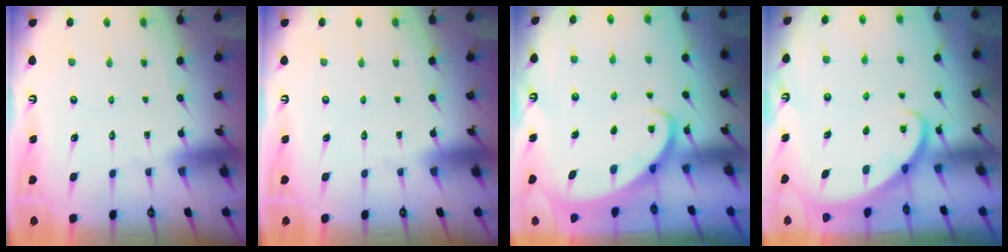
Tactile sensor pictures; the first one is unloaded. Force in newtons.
{"total": 0.0}
{"total": 3.2, "press": 3.1, "slide": 0.4}
{"total": 2.2, "press": 2.2, "slide": 0.2}